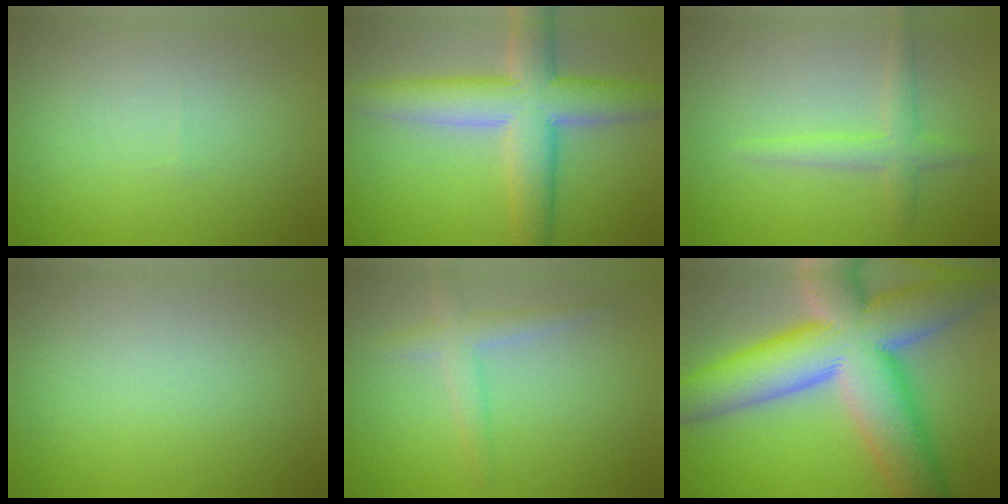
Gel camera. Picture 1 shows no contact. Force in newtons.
{"total": 8.4, "press": 8.4, "slide": 0.4}
{"total": 2.3, "press": 2.3, "slide": 0.1}
{"total": 0.0}
{"total": 2.5, "press": 2.5, "slide": 0.1}
{"total": 16.2, "press": 16.1, "slide": 1.4}